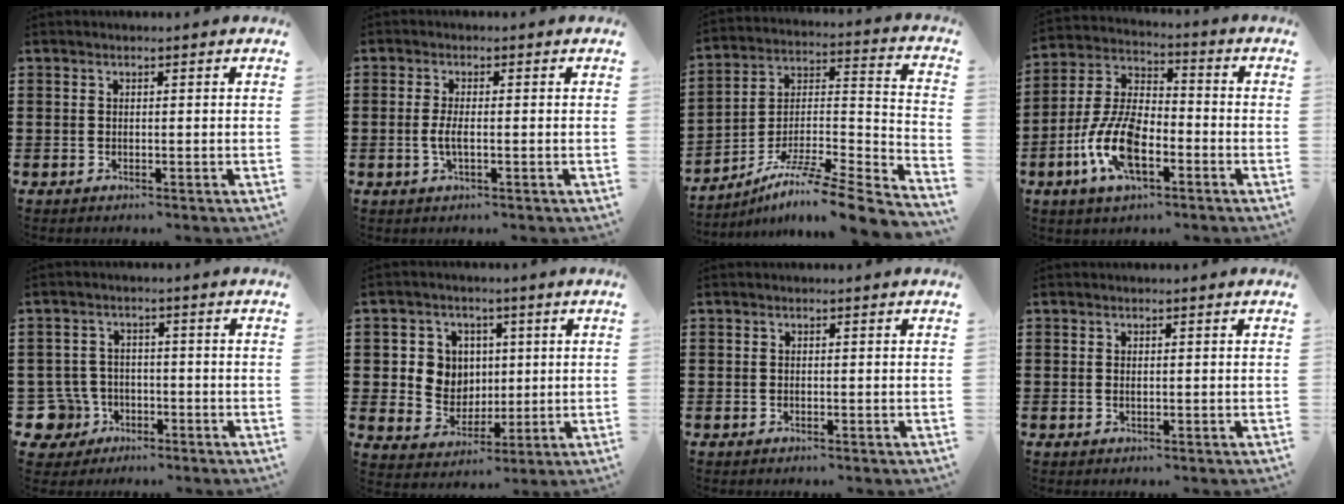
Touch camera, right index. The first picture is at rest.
{"total": 2.9, "force": [-0.6, 0.7, 2.7], "torque": [-0.064, -0.006, -0.016]}
{"total": 8.1, "force": [-6.3, 0.9, 5.1], "torque": [-0.084, -0.002, -0.125]}
{"total": 10.8, "force": [-4.1, 5.2, 8.5], "torque": [-0.210, -0.004, -0.083]}
{"total": 6.1, "force": [-2.5, 5.1, 2.1], "torque": [-0.089, 0.002, -0.054]}
{"total": 6.6, "force": [1.5, 6.2, 1.6], "torque": [-0.054, 0.013, 0.026]}
{"total": 0.0}
{"total": 0.6, "force": [0.0, 0.3, 0.5], "torque": [-0.011, -0.001, 0.001]}